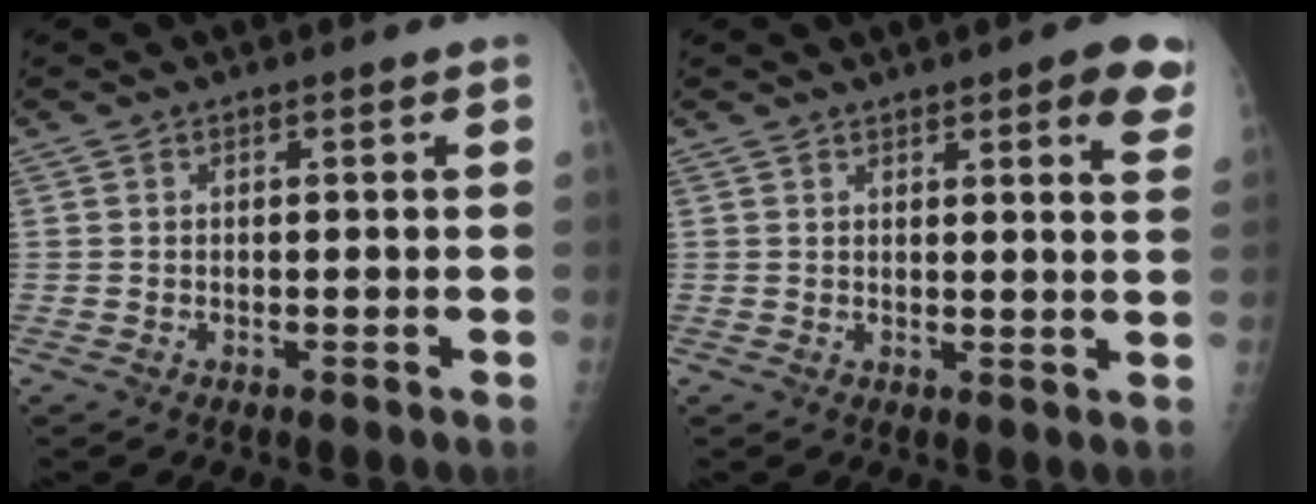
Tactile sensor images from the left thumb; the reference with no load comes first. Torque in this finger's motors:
{"motor_torque": [-0.33, 0.20, -0.04, -0.19, 0.05]}